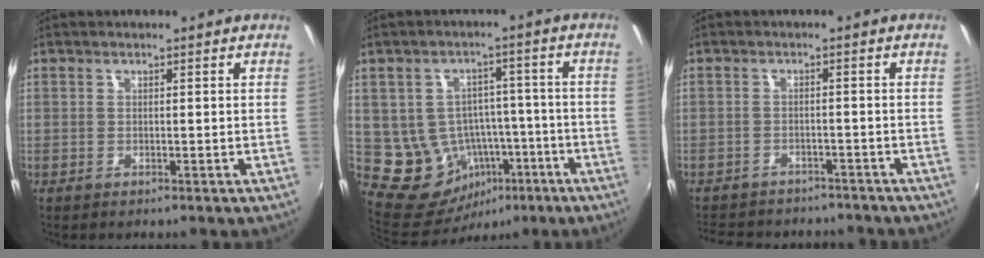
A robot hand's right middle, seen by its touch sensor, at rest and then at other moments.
{"total": 11.7, "force": [-3.7, 10.3, 4.3], "torque": [-0.084, 0.031, -0.019]}
{"total": 12.6, "force": [-10.8, 4.8, 4.4], "torque": [-0.105, -0.007, -0.150]}